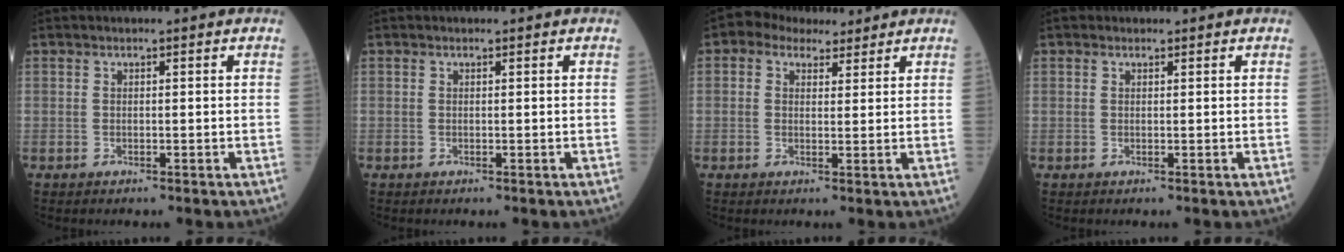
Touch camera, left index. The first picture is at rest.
{"total": 0.0}
{"total": 4.8, "force": [3.5, 2.9, 1.6], "torque": [-0.029, 0.022, 0.060]}
{"total": 0.0}